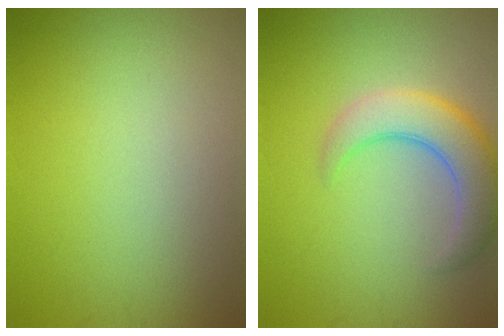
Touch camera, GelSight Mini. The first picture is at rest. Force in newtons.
{"total": 5.6, "press": 5.5, "slide": 0.4}